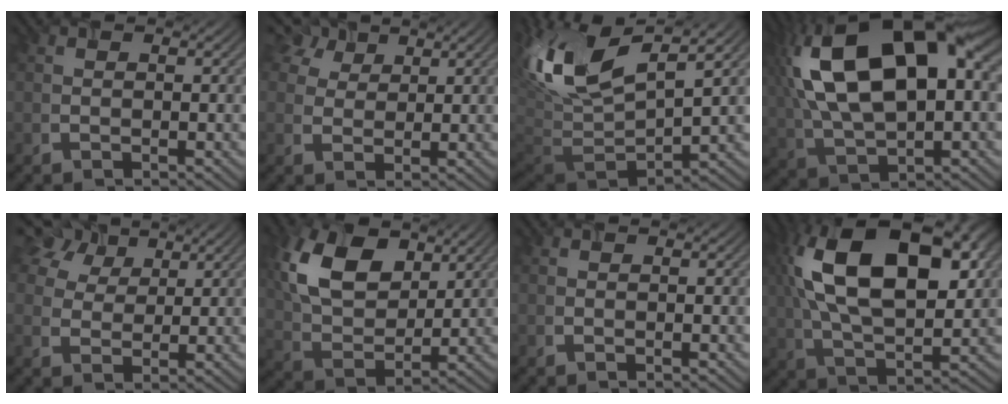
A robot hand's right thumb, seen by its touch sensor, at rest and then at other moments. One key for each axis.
{"total": 4.8, "fx": 3.4, "fy": 2.8, "fz": 1.9, "tx": -0.048, "ty": 0.017, "tz": 0.067}
{"total": 13.9, "fx": 4.9, "fy": 6.6, "fz": 11.2, "tx": -0.261, "ty": 0.019, "tz": 0.087}
{"total": 19.0, "fx": 4.5, "fy": 10.3, "fz": 15.4, "tx": -0.306, "ty": 0.010, "tz": 0.086}
{"total": 8.0, "fx": 5.6, "fy": 4.3, "fz": 3.6, "tx": -0.095, "ty": 0.024, "tz": 0.106}
{"total": 12.1, "fx": 5.0, "fy": 7.5, "fz": 8.1, "tx": -0.190, "ty": 0.023, "tz": 0.100}
{"total": 0.0}
{"total": 19.8, "fx": 5.6, "fy": 10.6, "fz": 15.7, "tx": -0.304, "ty": 0.024, "tz": 0.090}